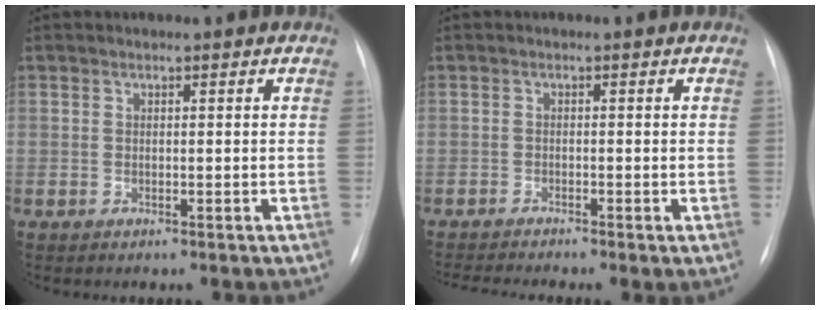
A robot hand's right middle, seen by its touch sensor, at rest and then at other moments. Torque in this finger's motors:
{"motor_torque": [0.86, -0.84, 0.27, 0.07]}